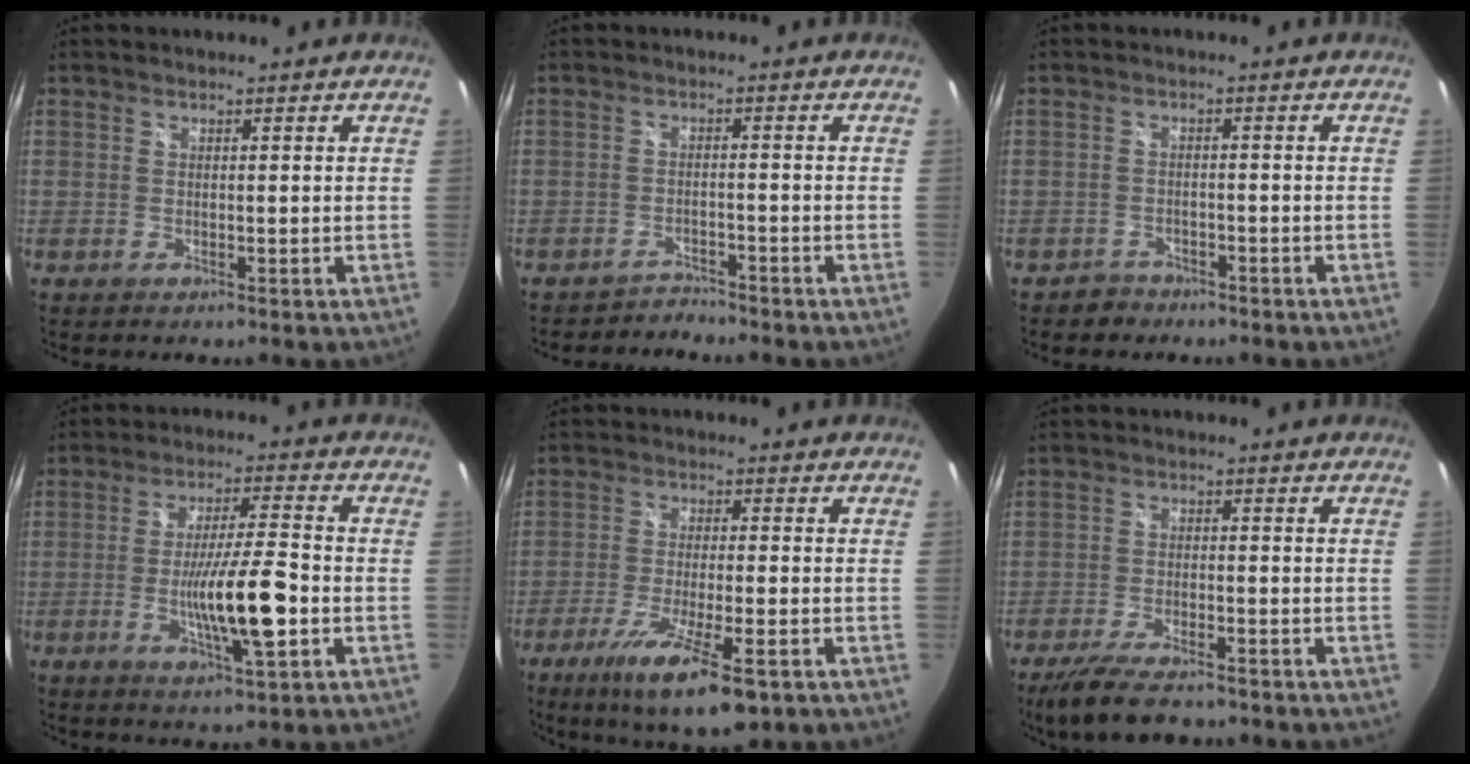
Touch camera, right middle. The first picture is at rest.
{"total": 2.8, "force": [-2.7, 0.6, -0.4], "torque": [0.004, 0.001, -0.048]}
{"total": 2.9, "force": [-2.2, 1.9, 0.0], "torque": [-0.008, 0.005, -0.035]}
{"total": 11.3, "force": [-3.2, 0.9, 10.8], "torque": [-0.193, -0.014, -0.054]}
{"total": 13.4, "force": [-7.8, 2.9, 10.4], "torque": [-0.206, -0.046, -0.132]}
{"total": 10.2, "force": [-8.2, 2.7, 5.4], "torque": [-0.127, -0.027, -0.137]}